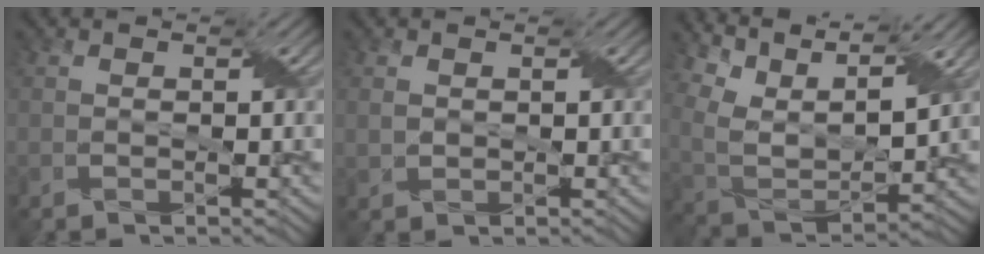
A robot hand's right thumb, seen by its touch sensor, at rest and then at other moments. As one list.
[{"total": 1.3, "force": [0.5, 1.0, 0.6], "torque": [-0.022, 0.000, 0.013]}, {"total": 13.3, "force": [9.9, 4.1, 7.9], "torque": [-0.214, 0.000, 0.162]}]